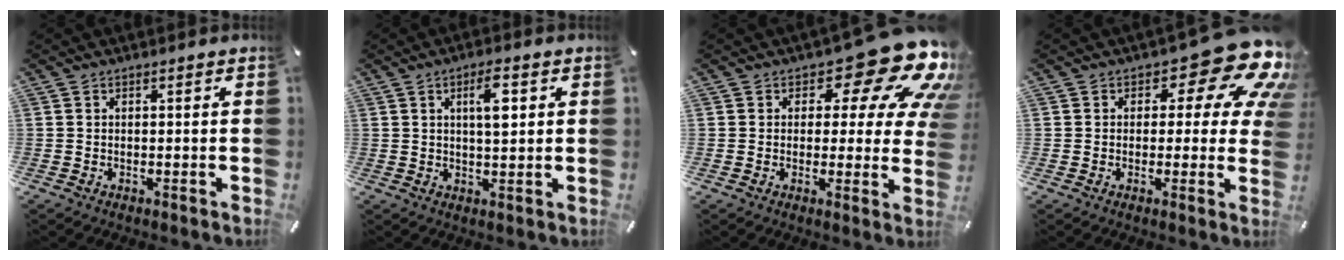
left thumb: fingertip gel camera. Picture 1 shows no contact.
{"total": 6.3, "force": [1.8, 1.9, 5.7], "torque": [-0.093, -0.004, 0.023]}
{"total": 18.8, "force": [10.1, 8.3, 13.6], "torque": [-0.164, -0.066, 0.161]}
{"total": 16.2, "force": [8.1, 7.3, 12.0], "torque": [-0.150, -0.058, 0.133]}